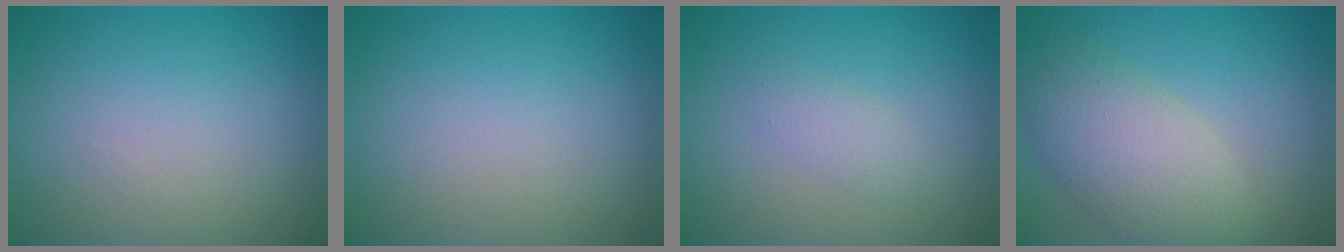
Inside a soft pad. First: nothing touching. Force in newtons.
{"total": 0.0}
{"total": 1.5, "press": 1.5, "slide": 0.1}
{"total": 6.4, "press": 6.4, "slide": 0.6}